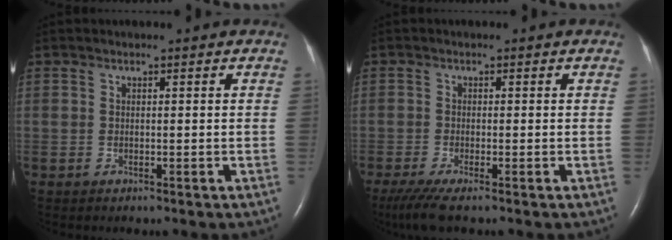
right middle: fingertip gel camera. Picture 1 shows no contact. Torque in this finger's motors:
{"motor_torque": [0.27, -0.24, 0.03, 0.02]}